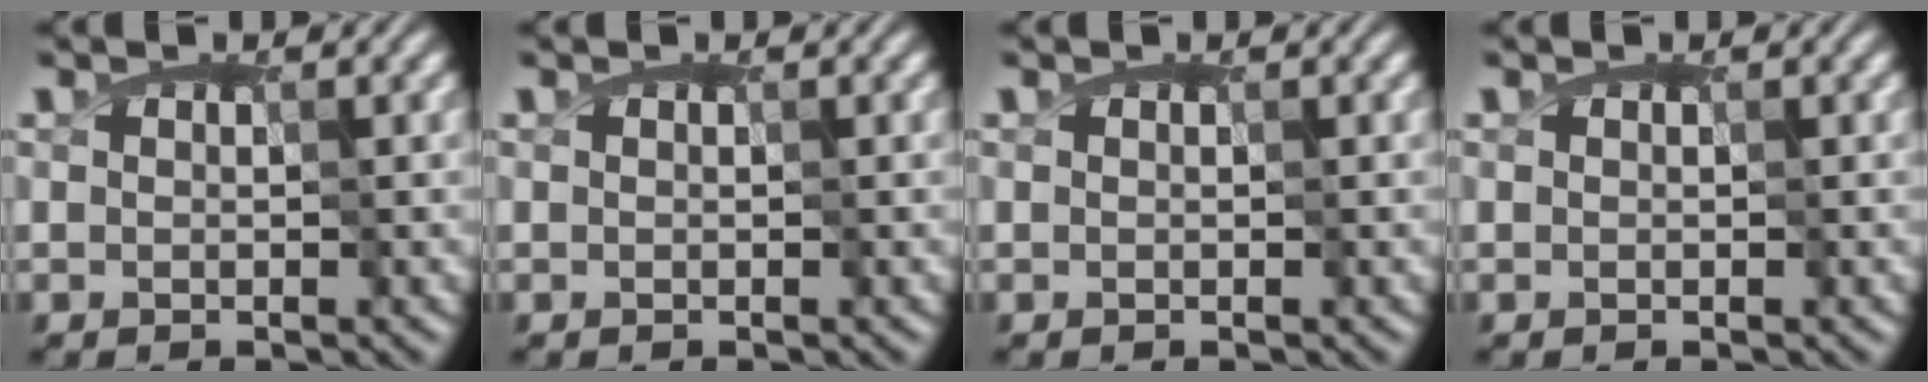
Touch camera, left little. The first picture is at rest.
{"total": 0.0}
{"total": 0.0}
{"total": 0.0}